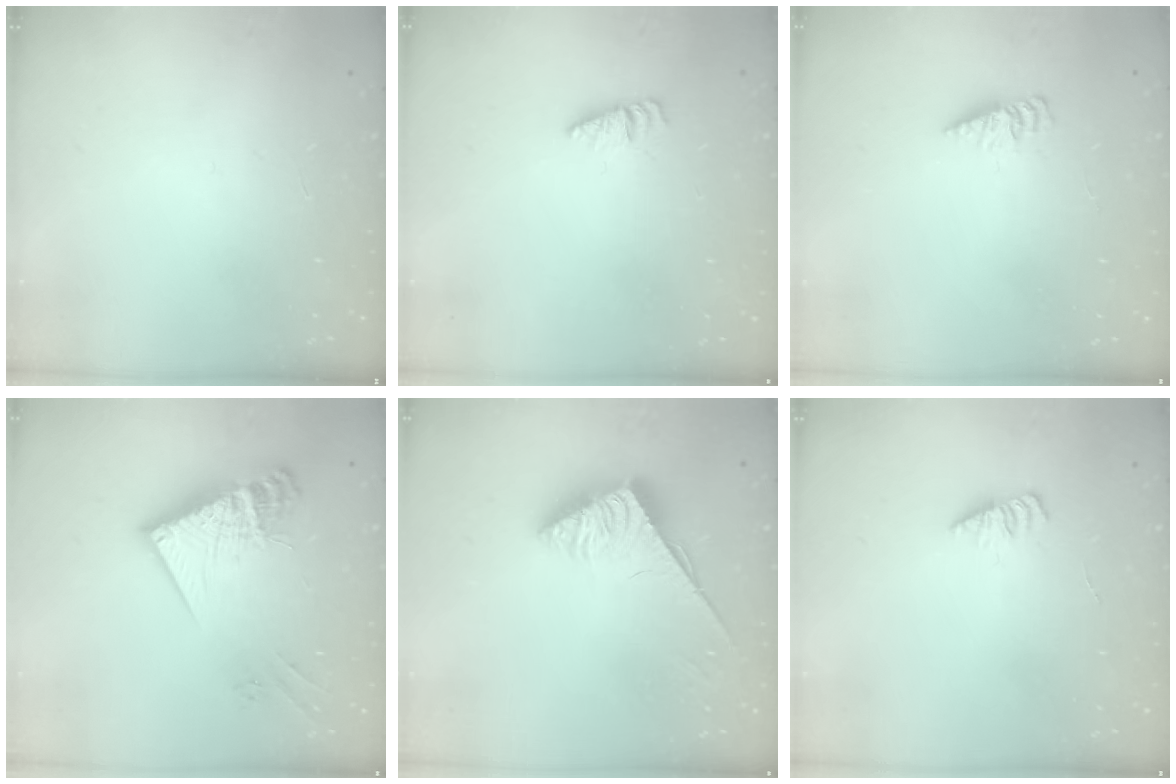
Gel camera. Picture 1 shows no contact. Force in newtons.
{"total": 1.2, "press": 1.2, "slide": 0.2}
{"total": 3.0, "press": 3.0, "slide": 0.2}
{"total": 19.1, "press": 19.0, "slide": 2.3}
{"total": 3.9, "press": 3.8, "slide": 0.7}
{"total": 1.7, "press": 1.7, "slide": 0.3}